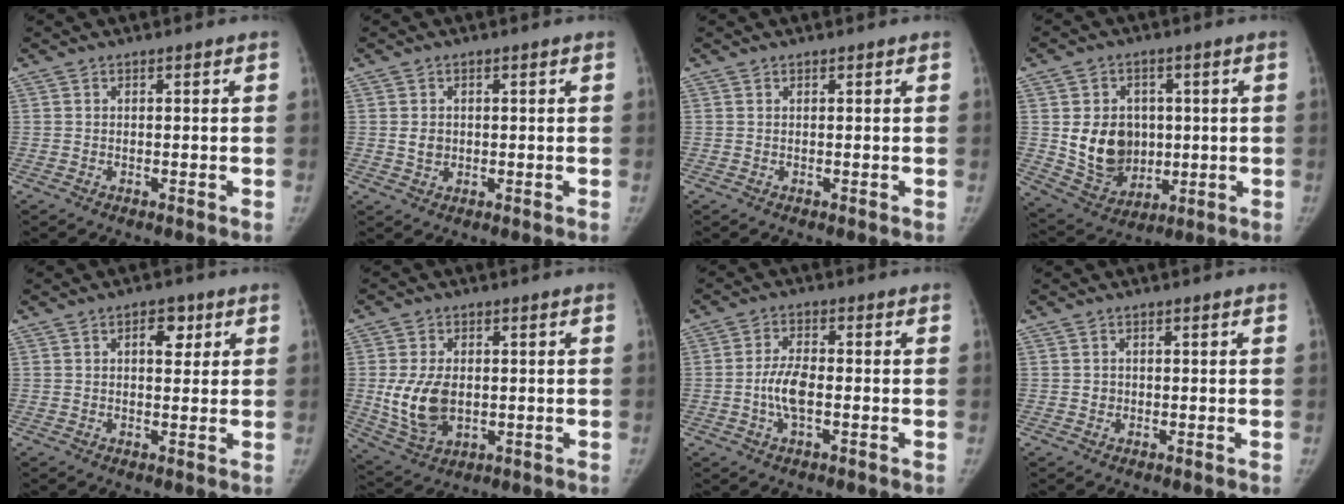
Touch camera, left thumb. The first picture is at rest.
{"total": 2.4, "force": [0.1, 2.1, 1.2], "torque": [-0.005, 0.002, 0.005]}
{"total": 0.0}
{"total": 12.6, "force": [0.6, 10.4, 7.1], "torque": [-0.073, -0.011, 0.030]}
{"total": 4.4, "force": [1.8, 2.6, 3.1], "torque": [-0.023, -0.003, 0.021]}
{"total": 10.4, "force": [-0.3, 6.9, 7.7], "torque": [-0.134, -0.006, 0.008]}
{"total": 5.6, "force": [-1.2, 2.5, 4.8], "torque": [-0.094, 0.012, -0.026]}
{"total": 1.1, "force": [-0.1, 1.1, 0.1], "torque": [0.010, 0.004, -0.002]}